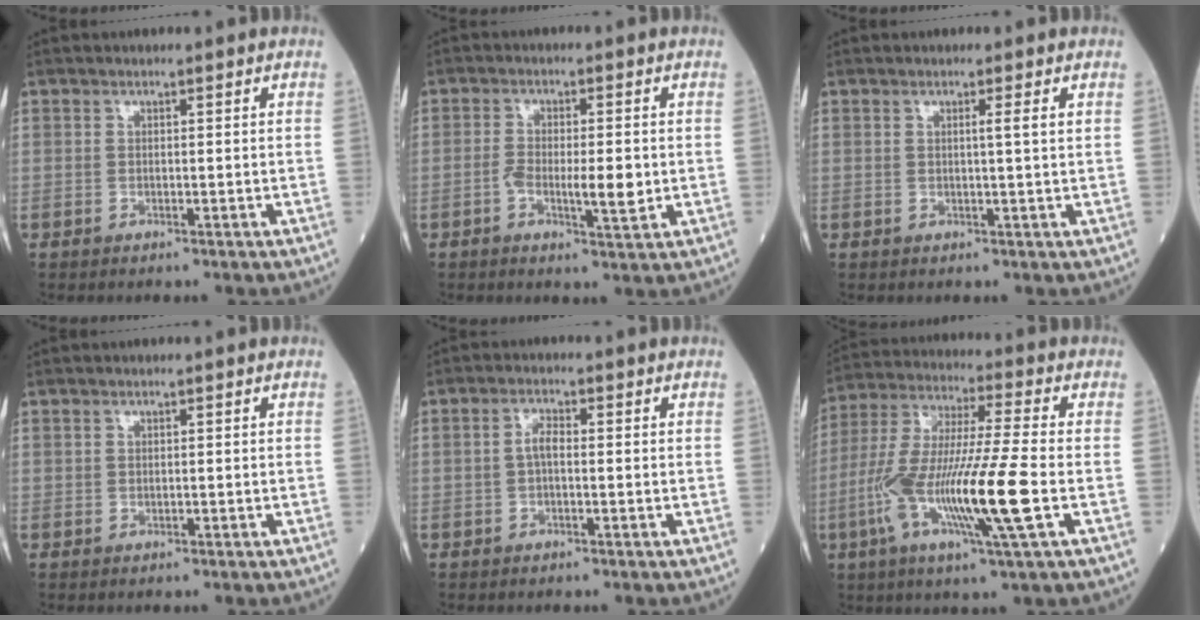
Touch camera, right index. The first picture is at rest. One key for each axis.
{"total": 5.4, "fx": -1.0, "fy": 1.3, "fz": 5.2, "tx": -0.089, "ty": -0.003, "tz": -0.016}
{"total": 1.5, "fx": 0.5, "fy": -0.5, "fz": 1.3, "tx": -0.026, "ty": -0.003, "tz": 0.008}
{"total": 0.0}
{"total": 2.1, "fx": -0.2, "fy": 0.8, "fz": 1.9, "tx": -0.040, "ty": 0.004, "tz": -0.003}
{"total": 16.4, "fx": -4.4, "fy": 0.2, "fz": 15.8, "tx": -0.323, "ty": -0.014, "tz": -0.088}